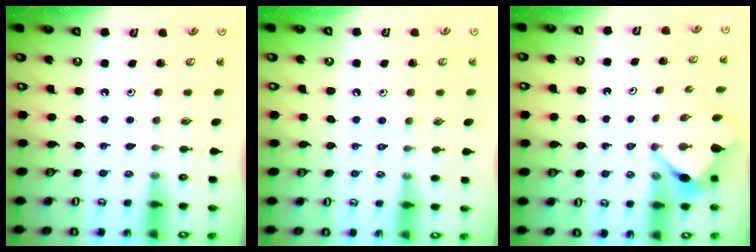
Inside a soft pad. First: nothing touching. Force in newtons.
{"total": 4.1, "press": 4.1, "slide": 0.6}
{"total": 3.4, "press": 3.4, "slide": 0.3}